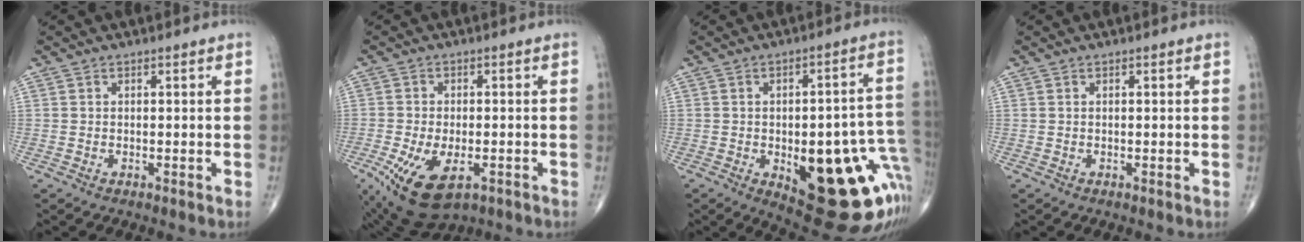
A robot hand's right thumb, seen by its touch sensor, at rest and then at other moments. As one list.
[{"total": 12.2, "force": [-5.2, 6.1, 9.2], "torque": [-0.176, -0.002, -0.076]}, {"total": 25.3, "force": [-6.5, 9.8, 22.3], "torque": [-0.219, 0.021, -0.056]}, {"total": 0.0}]